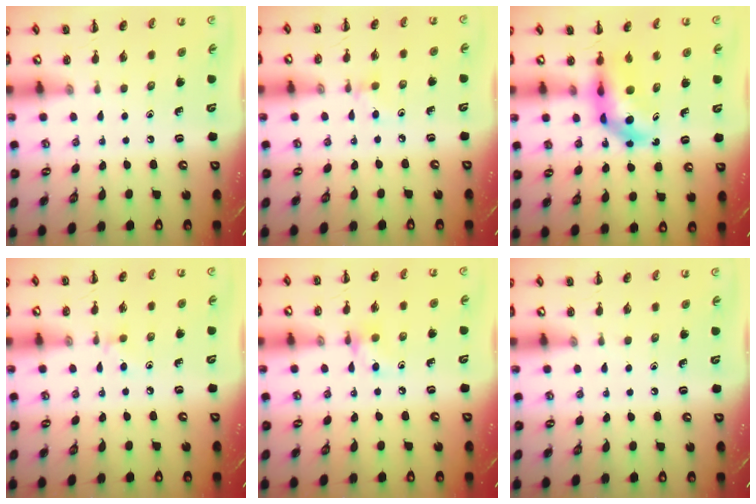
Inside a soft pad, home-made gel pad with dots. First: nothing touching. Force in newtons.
{"total": 3.2, "press": 3.1, "slide": 1.0}
{"total": 5.9, "press": 5.7, "slide": 1.2}
{"total": 4.3, "press": 4.0, "slide": 1.6}
{"total": 6.0, "press": 5.9, "slide": 0.8}
{"total": 0.0}